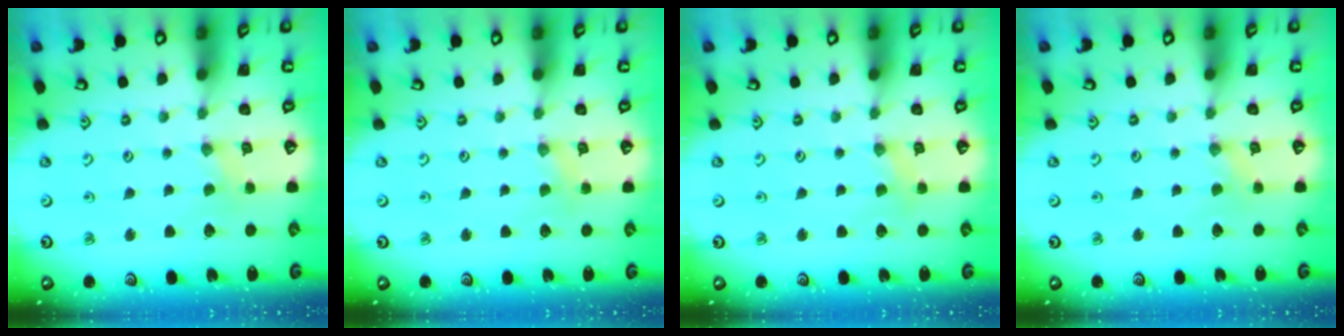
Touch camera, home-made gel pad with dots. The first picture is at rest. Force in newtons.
{"total": 1.6, "press": 1.6, "slide": 0.3}
{"total": 2.2, "press": 2.2, "slide": 0.4}
{"total": 0.0}